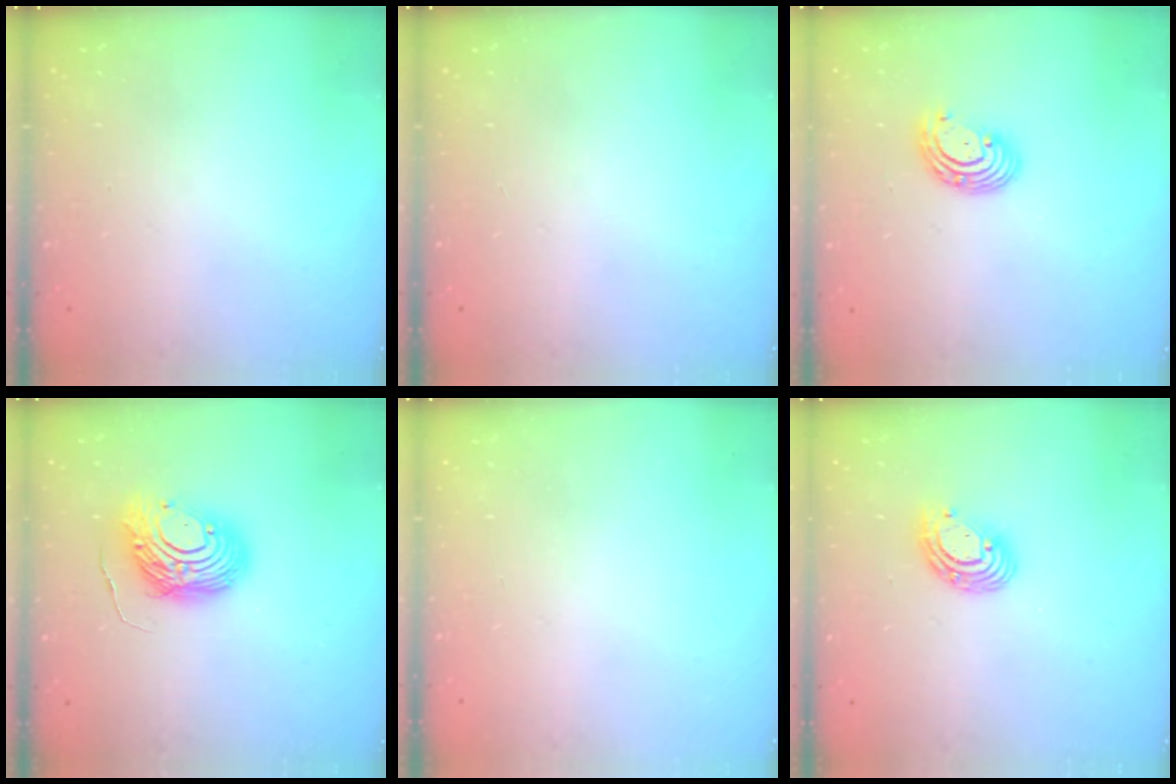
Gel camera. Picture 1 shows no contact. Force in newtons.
{"total": 0.0}
{"total": 5.8, "press": 5.8, "slide": 0.7}
{"total": 12.7, "press": 12.6, "slide": 1.3}
{"total": 0.0}
{"total": 9.2, "press": 9.1, "slide": 1.6}